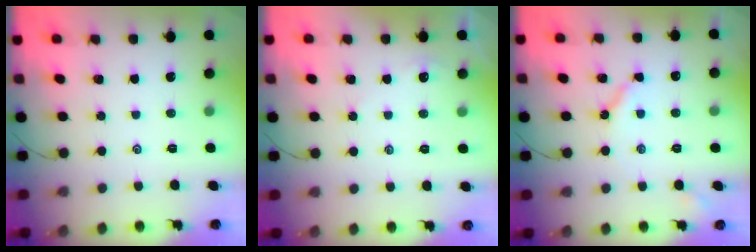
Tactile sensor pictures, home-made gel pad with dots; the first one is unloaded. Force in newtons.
{"total": 1.4, "press": 1.4, "slide": 0.2}
{"total": 5.1, "press": 5.0, "slide": 0.6}